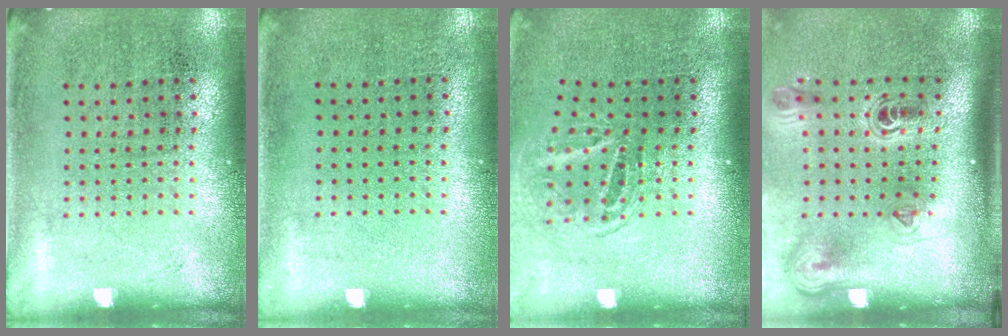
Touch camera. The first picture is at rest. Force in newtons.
{"total": 0.0}
{"total": 1.7, "press": 1.2, "slide": 1.3}
{"total": 2.3, "press": 1.5, "slide": 1.7}